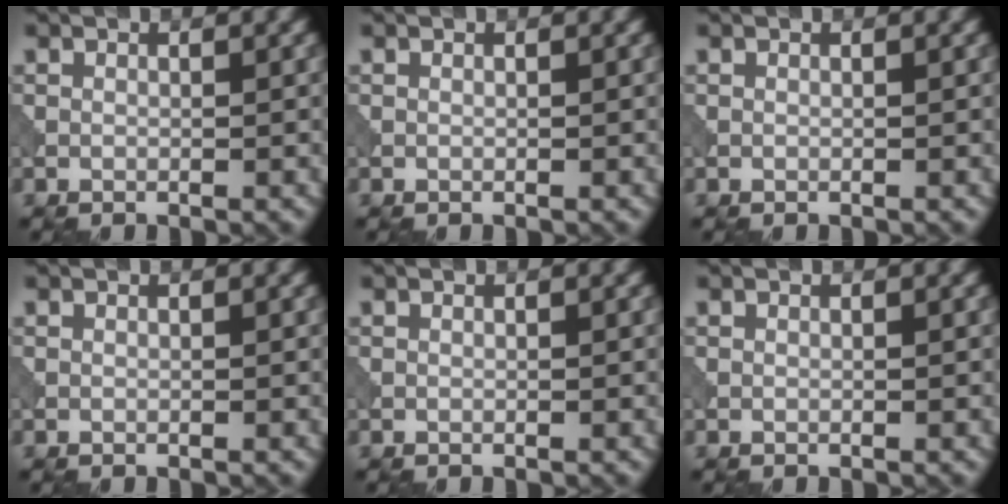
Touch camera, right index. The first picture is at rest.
{"total": 0.0}
{"total": 0.0}
{"total": 0.0}
{"total": 0.0}
{"total": 0.0}